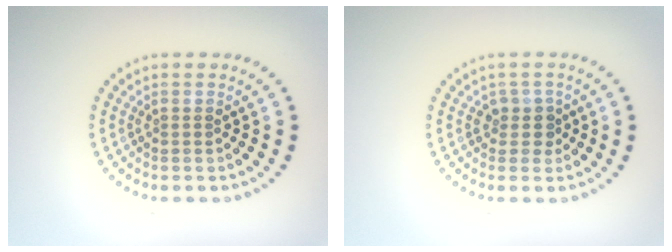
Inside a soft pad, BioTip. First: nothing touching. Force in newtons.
{"total": 1.6, "press": 1.3, "slide": 0.9}